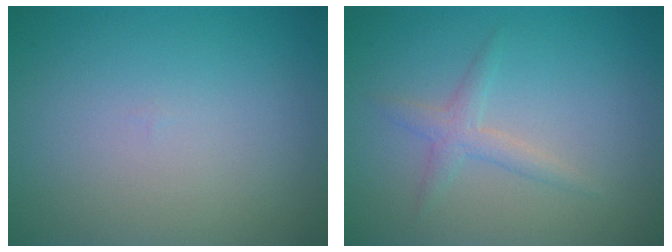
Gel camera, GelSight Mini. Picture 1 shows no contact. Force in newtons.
{"total": 1.8, "press": 1.8, "slide": 0.1}